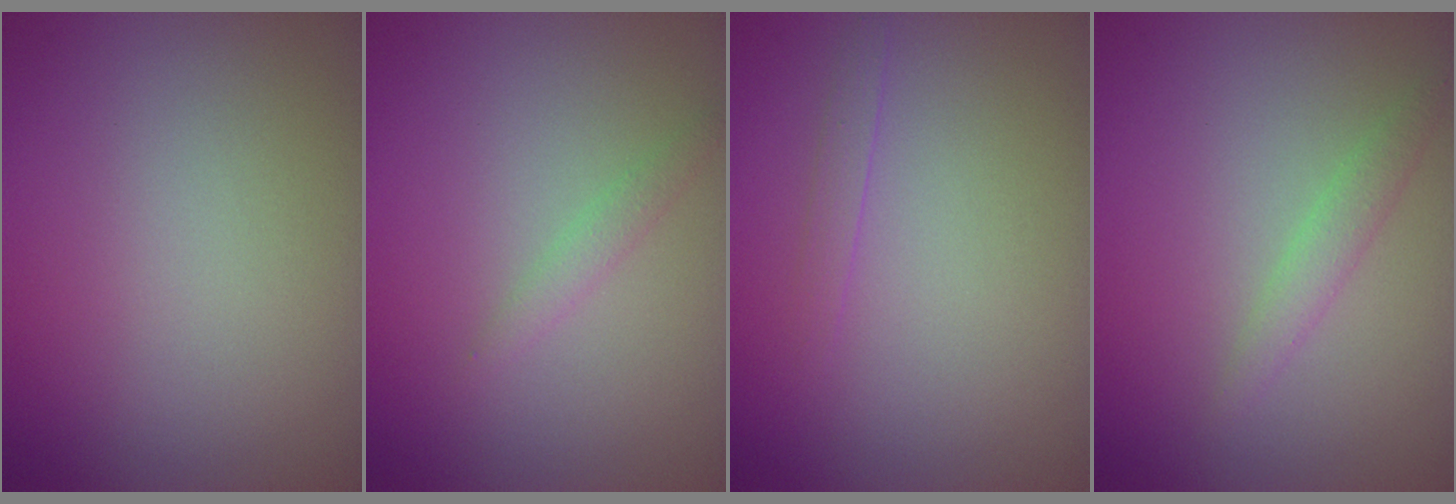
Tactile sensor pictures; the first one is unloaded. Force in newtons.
{"total": 1.0, "press": 0.9, "slide": 0.1}
{"total": 0.7, "press": 0.7, "slide": 0.1}
{"total": 1.0, "press": 1.0, "slide": 0.1}